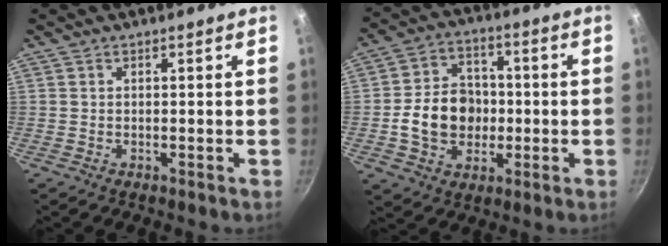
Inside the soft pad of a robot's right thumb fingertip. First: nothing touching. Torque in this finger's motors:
{"motor_torque": [0.60, 2.06, 1.01, -0.68, 0.30]}